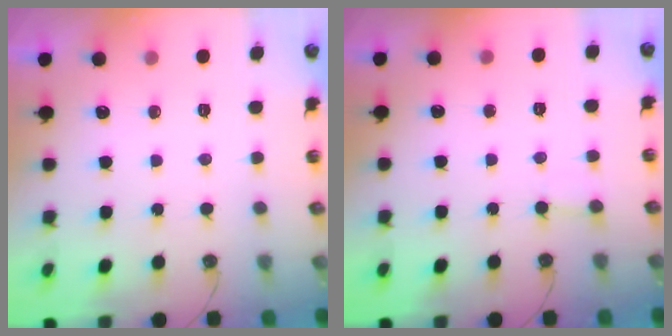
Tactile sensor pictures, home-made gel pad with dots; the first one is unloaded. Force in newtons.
{"total": 1.9, "press": 1.9, "slide": 0.3}